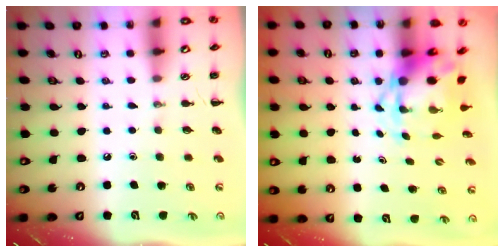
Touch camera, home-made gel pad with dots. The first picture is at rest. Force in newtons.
{"total": 4.2, "press": 4.1, "slide": 0.9}